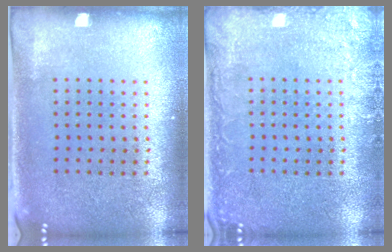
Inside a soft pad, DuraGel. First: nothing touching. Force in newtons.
{"total": 2.4, "press": 2.4, "slide": 0.4}